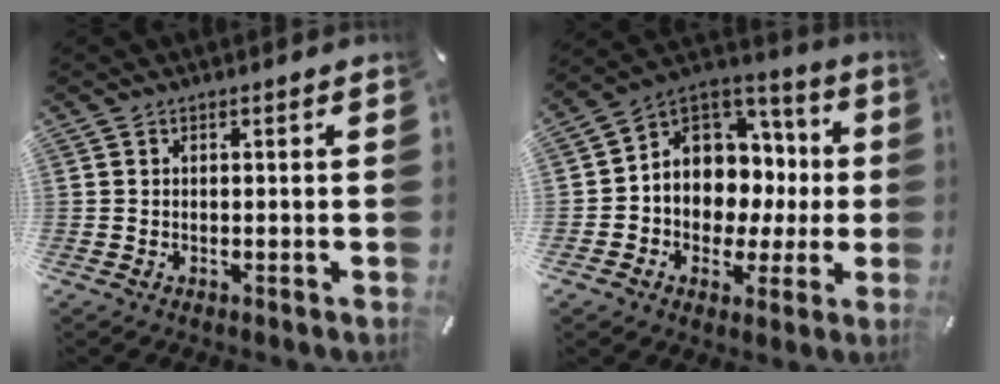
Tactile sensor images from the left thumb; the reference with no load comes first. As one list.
[{"total": 9.9, "force": [1.1, 9.3, 3.3], "torque": [-0.051, -0.033, 0.030]}]